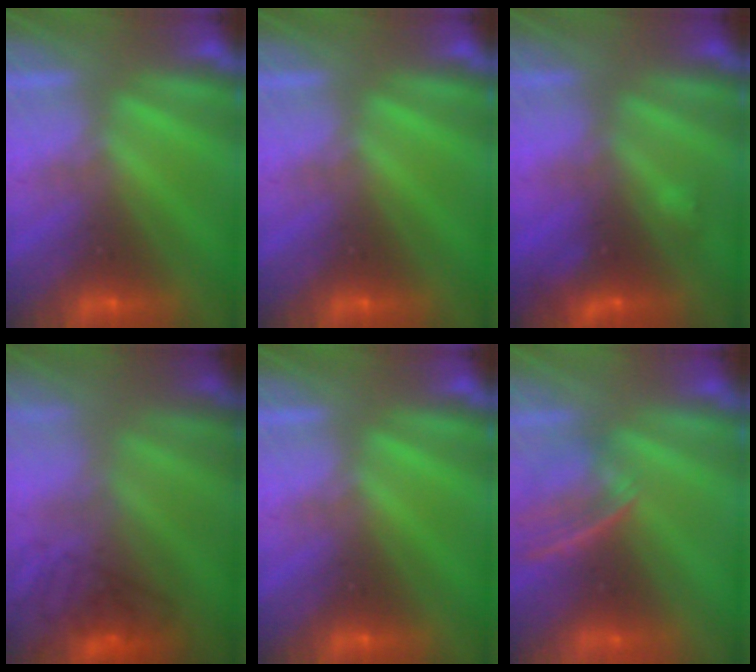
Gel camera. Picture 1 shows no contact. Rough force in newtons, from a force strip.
{"total": 0.0}
{"total": 2.3}
{"total": 3.6}
{"total": 0.0}
{"total": 6.9}